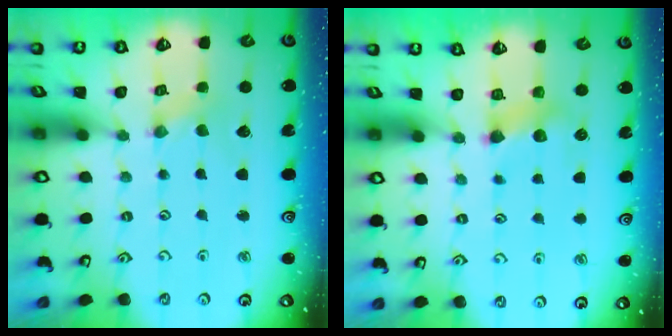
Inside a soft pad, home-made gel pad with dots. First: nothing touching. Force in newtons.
{"total": 5.3, "press": 5.2, "slide": 0.3}